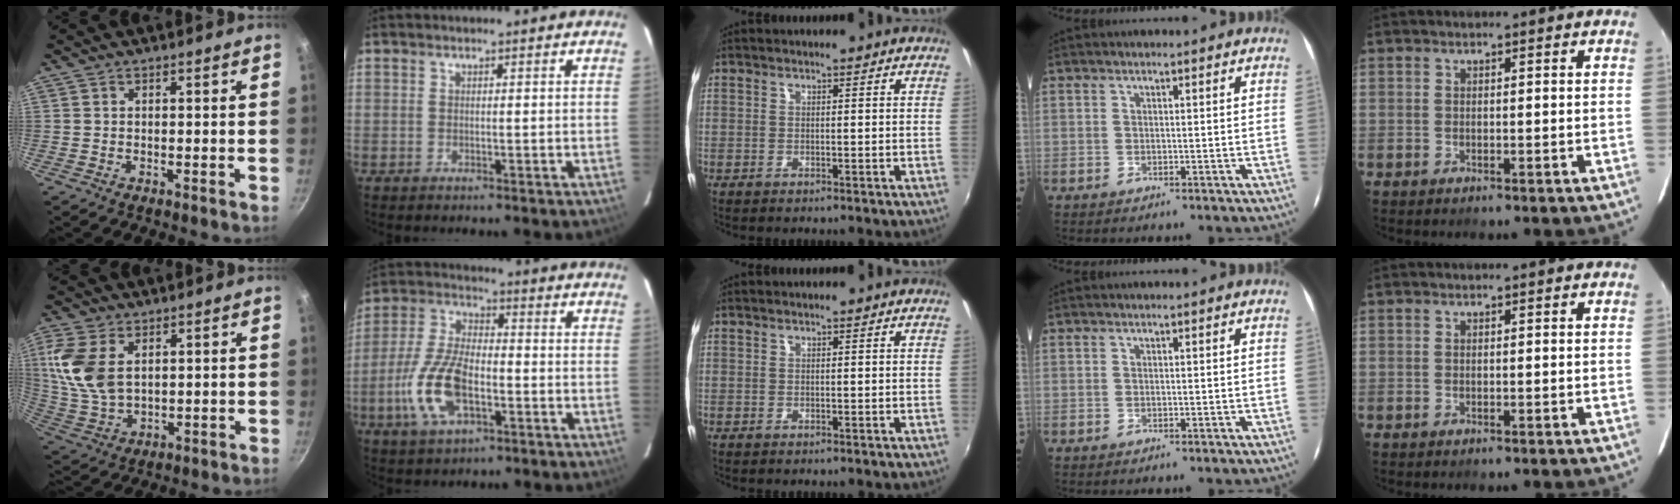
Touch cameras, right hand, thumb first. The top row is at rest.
{"thumb": {"total": 12.1, "force": [3.5, 7.4, 8.9], "torque": [-0.182, -0.013, 0.080]}, "index": {"total": 13.5, "force": [-4.5, 6.1, 11.1], "torque": [-0.243, -0.001, -0.085]}}